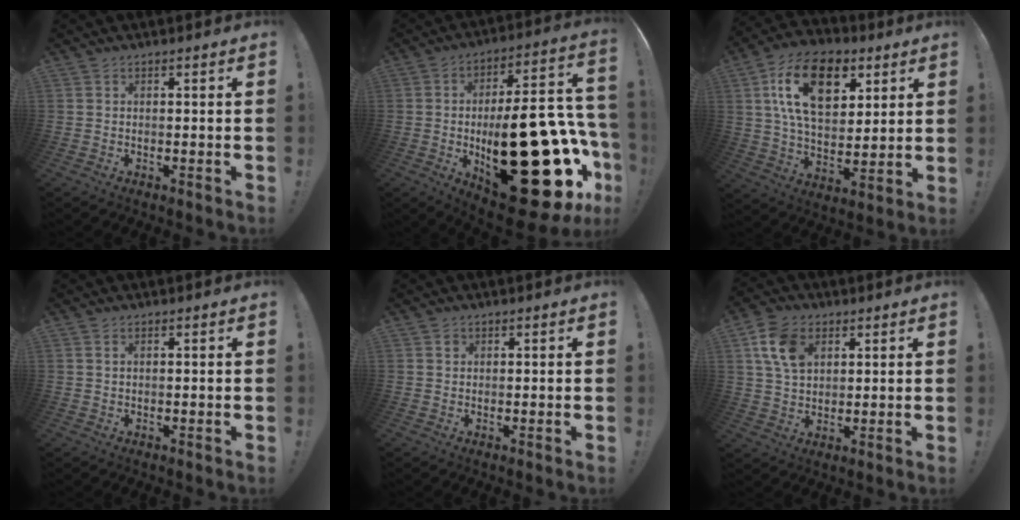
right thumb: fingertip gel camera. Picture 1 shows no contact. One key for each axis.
{"total": 38.5, "fx": -8.2, "fy": 17.2, "fz": 33.5, "tx": -0.472, "ty": 0.022, "tz": -0.084}
{"total": 21.3, "fx": 8.8, "fy": 13.2, "fz": 14.2, "tx": -0.237, "ty": -0.029, "tz": 0.154}
{"total": 0.8, "fx": 0.4, "fy": 0.3, "fz": 0.6, "tx": -0.012, "ty": 0.001, "tz": 0.007}
{"total": 1.0, "fx": 0.5, "fy": 0.9, "fz": 0.1, "tx": 0.001, "ty": 0.001, "tz": 0.008}
{"total": 11.4, "fx": 4.4, "fy": 7.9, "fz": 7.0, "tx": -0.117, "ty": -0.001, "tz": 0.086}